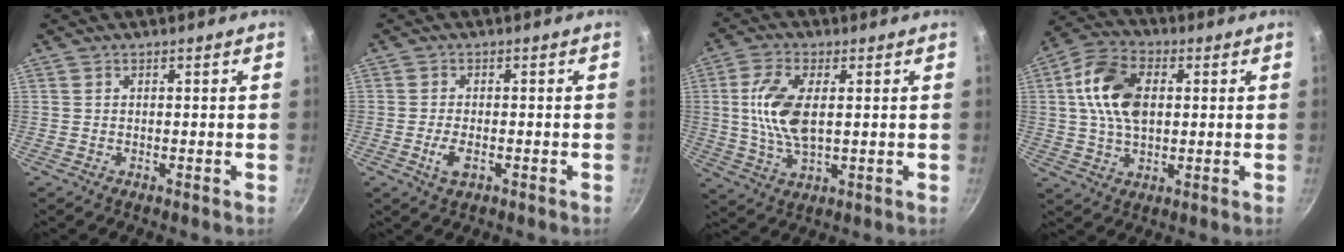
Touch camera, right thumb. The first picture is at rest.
{"total": 3.2, "force": [-1.1, 1.6, 2.6], "torque": [-0.050, 0.003, -0.018]}
{"total": 10.8, "force": [1.3, 5.1, 9.5], "torque": [-0.202, -0.005, 0.030]}
{"total": 12.9, "force": [2.2, 8.0, 10.0], "torque": [-0.183, 0.012, 0.036]}